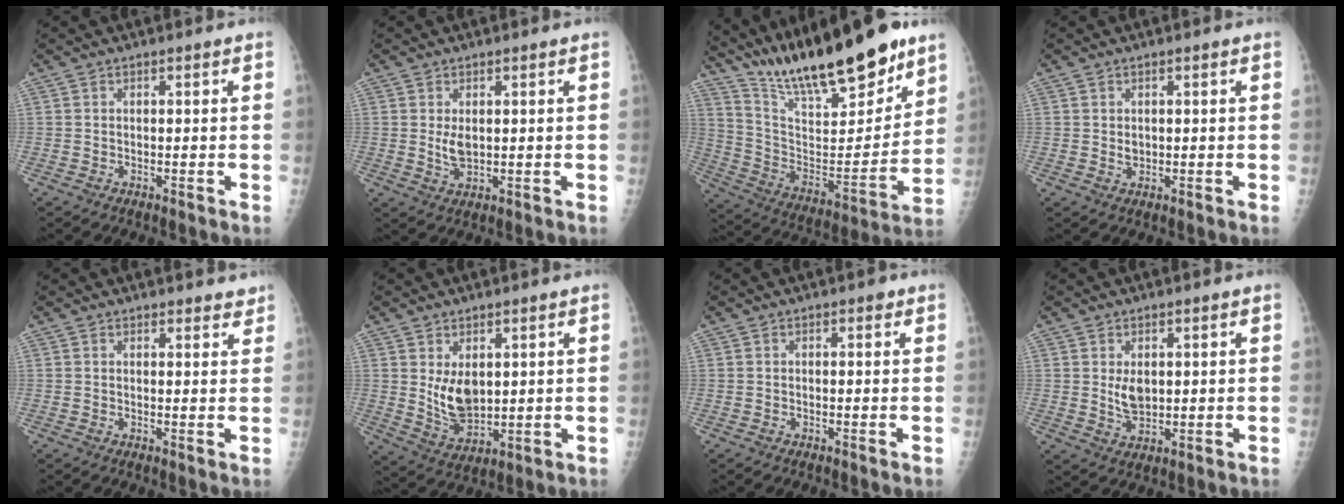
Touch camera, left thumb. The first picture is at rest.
{"total": 3.2, "force": [0.7, 1.8, 2.5], "torque": [-0.043, -0.011, 0.020]}
{"total": 26.1, "force": [20.2, 6.7, 15.1], "torque": [-0.214, -0.089, 0.344]}
{"total": 1.4, "force": [0.4, 1.0, 0.8], "torque": [-0.010, -0.004, 0.012]}
{"total": 3.1, "force": [2.8, 1.1, 0.6], "torque": [0.016, -0.013, 0.026]}
{"total": 7.6, "force": [2.0, 4.7, 5.7], "torque": [-0.082, -0.028, 0.055]}
{"total": 0.7, "force": [0.4, 0.4, 0.4], "torque": [0.000, 0.000, 0.001]}
{"total": 4.2, "force": [1.1, 2.6, 3.1], "torque": [-0.046, -0.014, 0.027]}